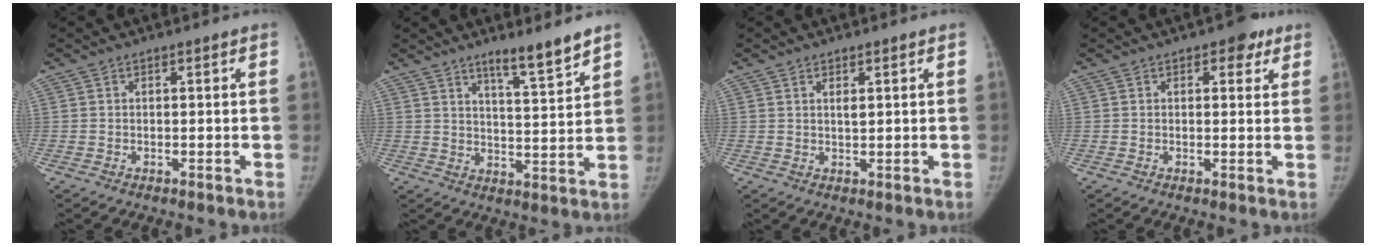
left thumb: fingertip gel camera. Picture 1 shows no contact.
{"total": 7.7, "force": [6.0, 0.4, 4.8], "torque": [-0.073, -0.049, 0.099]}
{"total": 1.3, "force": [0.7, 0.5, 1.0], "torque": [-0.015, -0.004, 0.013]}
{"total": 3.7, "force": [2.0, 2.2, 2.2], "torque": [0.000, -0.003, 0.020]}